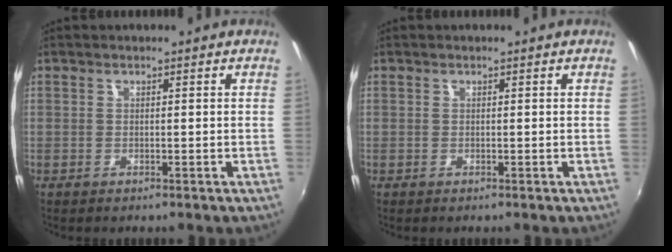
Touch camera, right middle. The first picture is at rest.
{"total": 0.0}